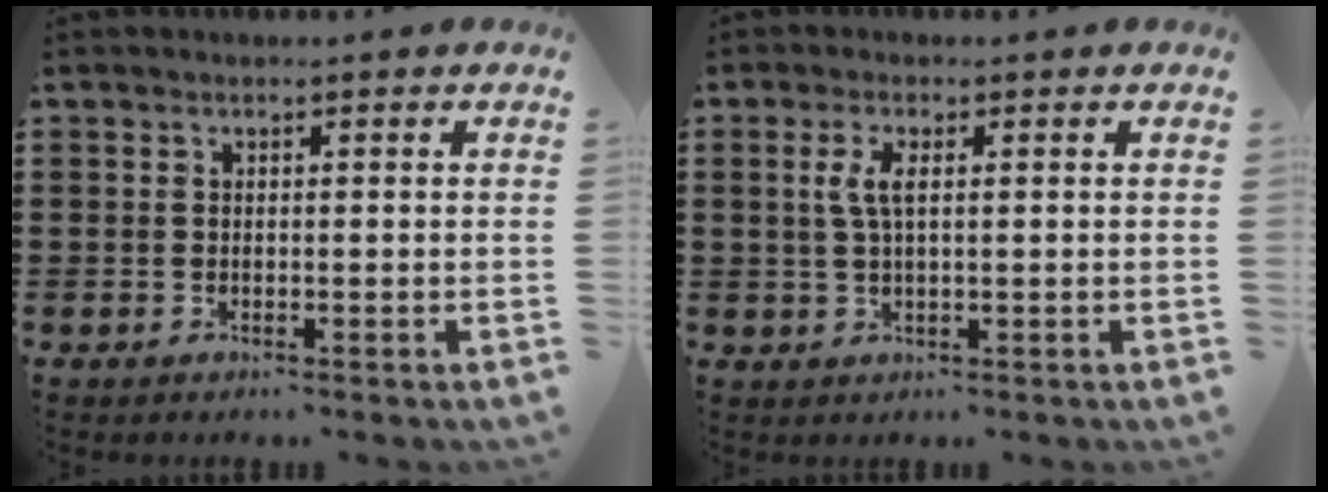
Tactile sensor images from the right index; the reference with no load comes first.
{"total": 3.3, "force": [0.7, 1.0, 3.1], "torque": [-0.069, 0.004, 0.007]}